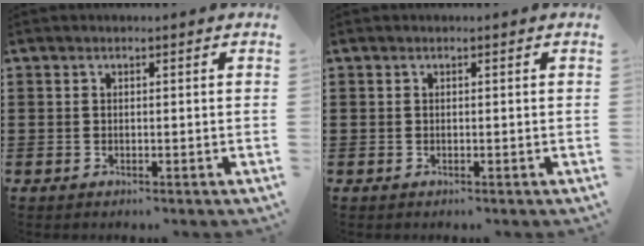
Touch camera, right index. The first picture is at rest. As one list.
[{"total": 0.0}]